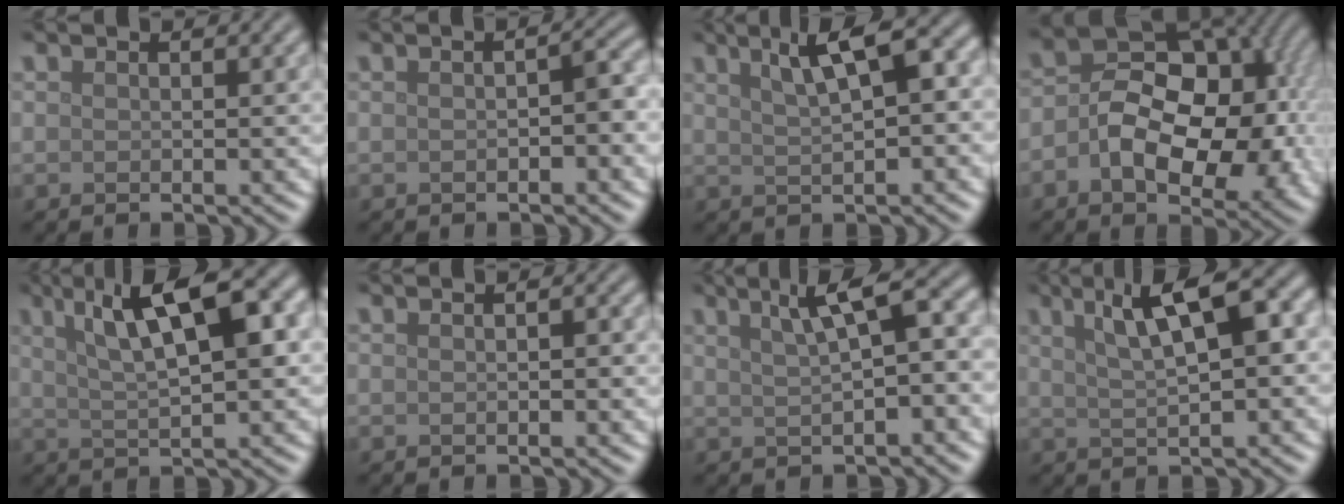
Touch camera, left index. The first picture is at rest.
{"total": 2.2, "force": [-0.3, 0.6, 2.1], "torque": [-0.031, 0.006, -0.005]}
{"total": 6.6, "force": [2.7, 1.8, 5.7], "torque": [-0.087, 0.017, 0.044]}
{"total": 12.2, "force": [-1.1, 7.8, 9.3], "torque": [-0.131, -0.004, -0.018]}
{"total": 9.5, "force": [3.6, 2.6, 8.4], "torque": [-0.124, 0.022, 0.057]}
{"total": 1.9, "force": [0.3, 0.8, 1.7], "torque": [-0.008, 0.002, -0.006]}
{"total": 7.2, "force": [2.6, 2.1, 6.4], "torque": [-0.085, 0.023, 0.041]}
{"total": 8.5, "force": [3.1, 2.4, 7.5], "torque": [-0.113, 0.021, 0.050]}